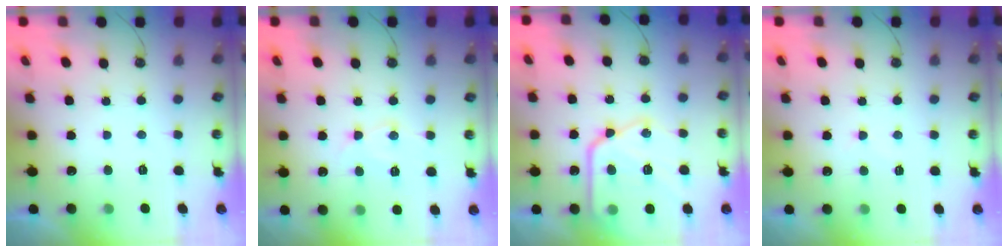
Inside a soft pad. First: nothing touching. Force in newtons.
{"total": 10.2, "press": 10.2, "slide": 0.8}
{"total": 20.4, "press": 20.4, "slide": 1.7}
{"total": 5.9, "press": 5.9, "slide": 0.7}